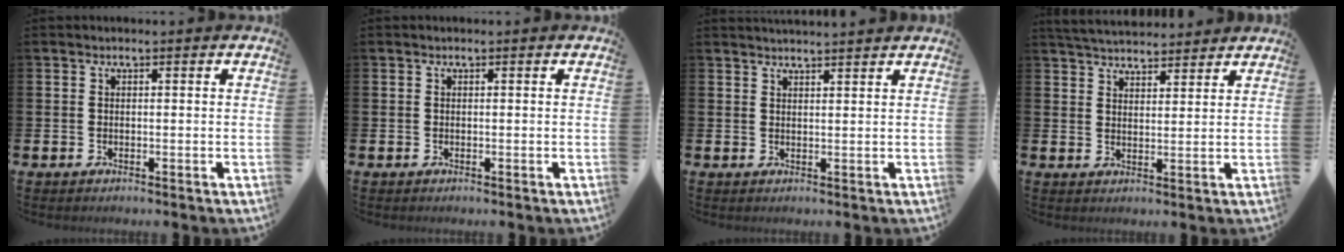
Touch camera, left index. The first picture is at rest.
{"total": 0.0}
{"total": 2.2, "force": [2.2, -0.2, 0.0], "torque": [-0.002, -0.011, 0.041]}
{"total": 4.6, "force": [4.5, 0.9, 0.2], "torque": [-0.014, -0.022, 0.082]}